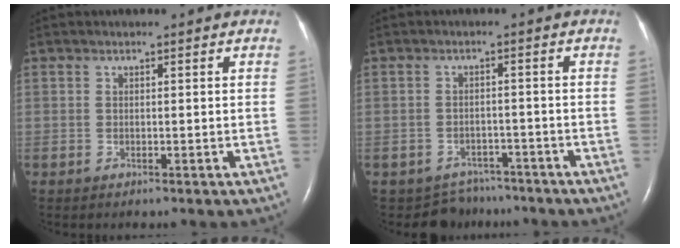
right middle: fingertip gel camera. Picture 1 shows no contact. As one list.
[{"total": 5.1, "force": [-4.4, 2.3, -1.2], "torque": [0.017, 0.017, -0.063]}]